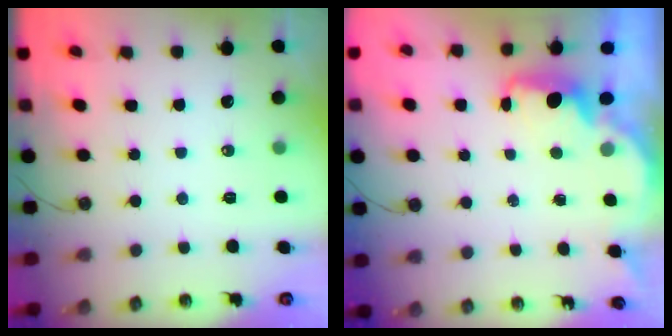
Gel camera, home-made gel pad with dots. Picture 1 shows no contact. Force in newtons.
{"total": 1.8, "press": 1.6, "slide": 0.7}